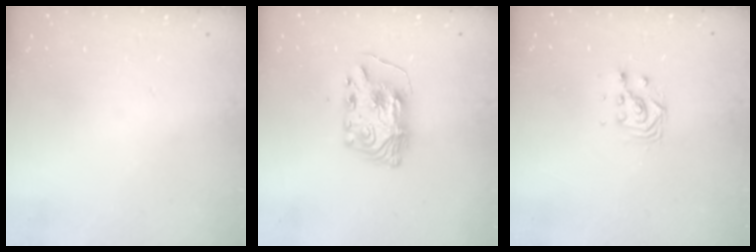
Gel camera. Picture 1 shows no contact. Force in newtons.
{"total": 8.1, "press": 8.1, "slide": 0.9}
{"total": 4.6, "press": 4.6, "slide": 0.2}